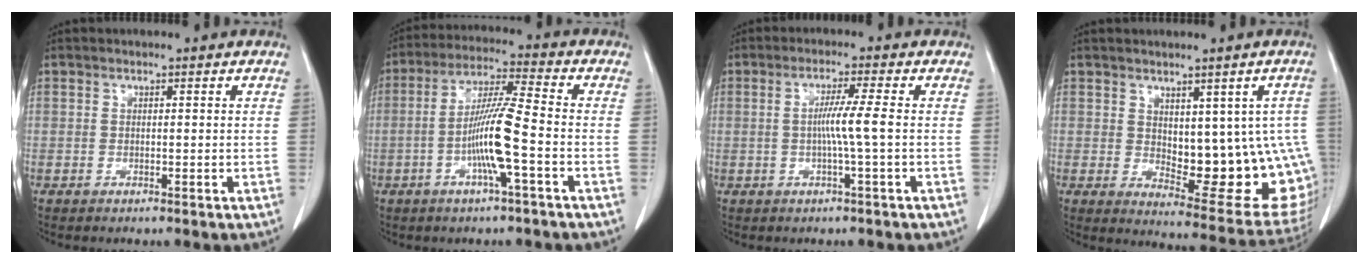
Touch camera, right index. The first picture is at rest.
{"total": 10.0, "force": [-2.7, -0.2, 9.6], "torque": [-0.188, 0.003, -0.052]}
{"total": 4.4, "force": [-0.4, -1.1, 4.2], "torque": [-0.076, 0.001, -0.006]}
{"total": 15.9, "force": [0.1, 7.2, 14.2], "torque": [-0.137, 0.004, 0.028]}